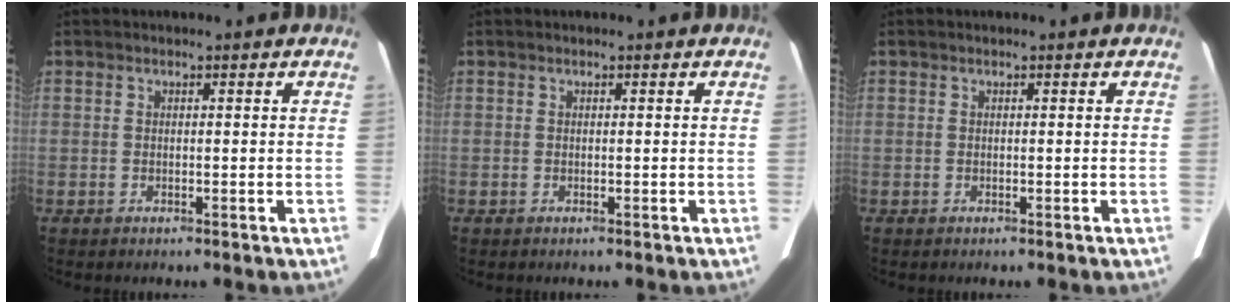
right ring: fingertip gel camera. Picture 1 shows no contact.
{"total": 0.0}
{"total": 0.0}